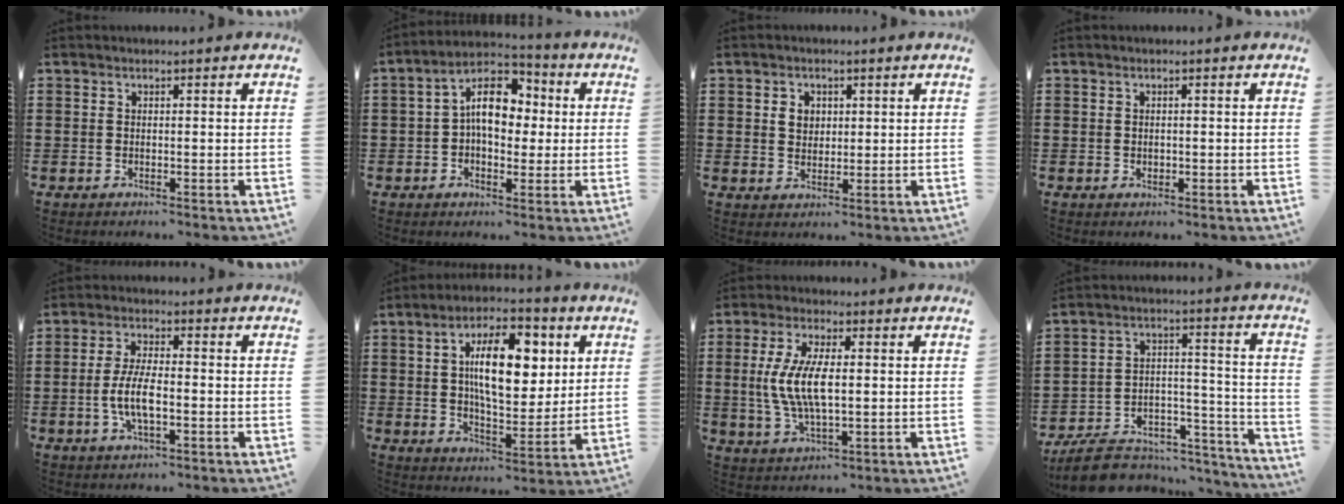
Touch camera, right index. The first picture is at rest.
{"total": 9.5, "force": [0.8, 5.7, 7.6], "torque": [-0.126, 0.015, 0.010]}
{"total": 2.7, "force": [0.8, 2.3, 1.2], "torque": [-0.032, 0.011, 0.013]}
{"total": 0.6, "force": [0.1, 0.6, 0.2], "torque": [-0.005, 0.004, 0.001]}
{"total": 6.1, "force": [-1.4, 2.0, 5.6], "torque": [-0.130, -0.006, -0.036]}
{"total": 13.0, "force": [3.4, 5.8, 11.1], "torque": [-0.179, 0.005, 0.051]}
{"total": 8.9, "force": [0.3, 3.5, 8.2], "torque": [-0.186, -0.002, -0.004]}
{"total": 8.8, "force": [-7.6, 3.3, 3.0], "torque": [-0.049, 0.024, -0.142]}